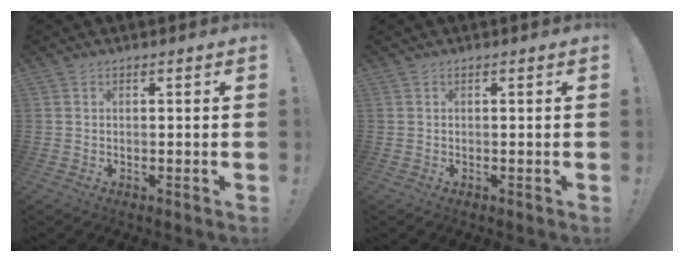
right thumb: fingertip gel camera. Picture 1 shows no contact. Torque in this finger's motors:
{"motor_torque": [0.01, 0.00, -0.06, 0.06, 0.03]}